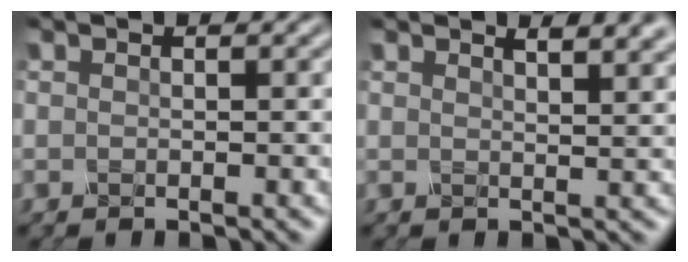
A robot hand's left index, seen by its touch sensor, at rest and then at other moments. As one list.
[{"total": 5.2, "force": [3.6, 2.0, 3.2], "torque": [-0.014, 0.025, 0.019]}]